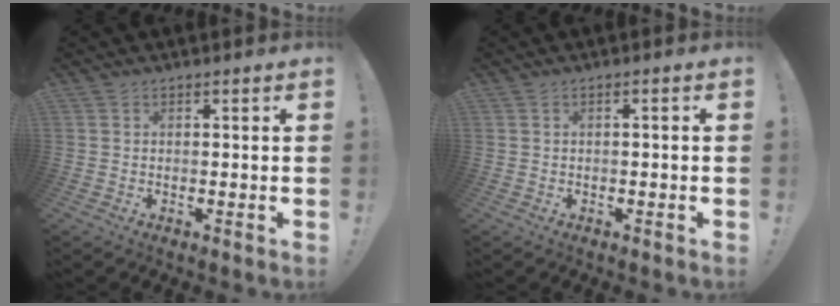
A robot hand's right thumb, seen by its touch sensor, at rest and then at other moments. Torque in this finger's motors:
{"motor_torque": [-0.01, -0.10, -0.26, 0.19, 0.00]}